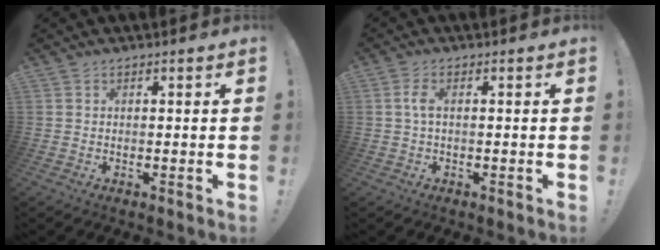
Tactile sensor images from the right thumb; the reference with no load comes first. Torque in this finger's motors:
{"motor_torque": [0.39, -0.29, 0.41, -1.14, 0.06]}